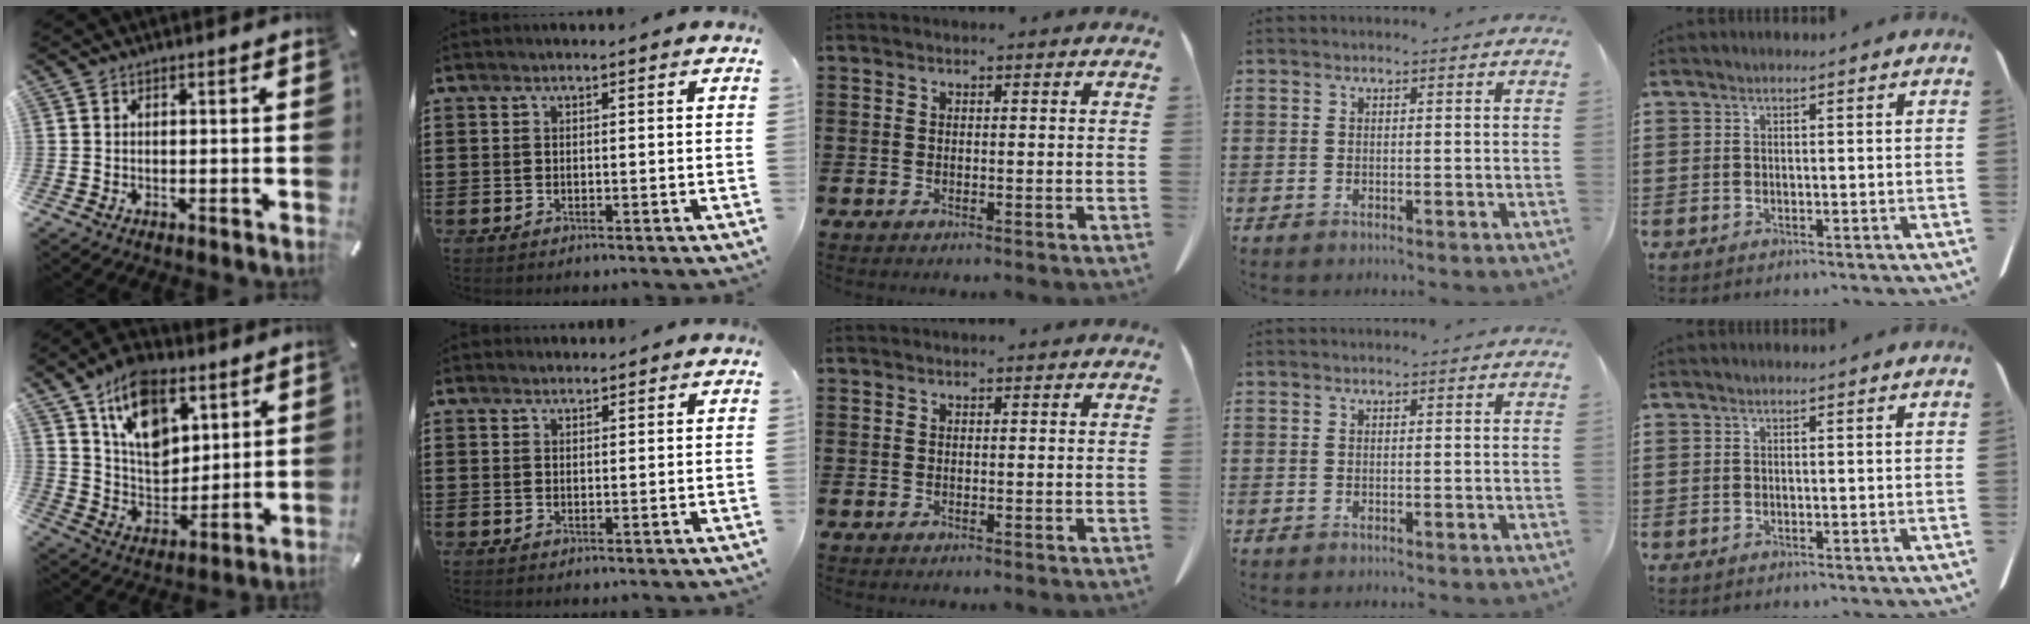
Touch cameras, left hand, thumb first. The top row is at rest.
{"thumb": {"total": 15.6, "force": [8.5, 10.0, 8.4], "torque": [-0.141, -0.036, 0.161]}, "index": {"total": 1.3, "force": [1.2, 0.4, 0.1], "torque": [-0.005, 0.000, 0.024]}}